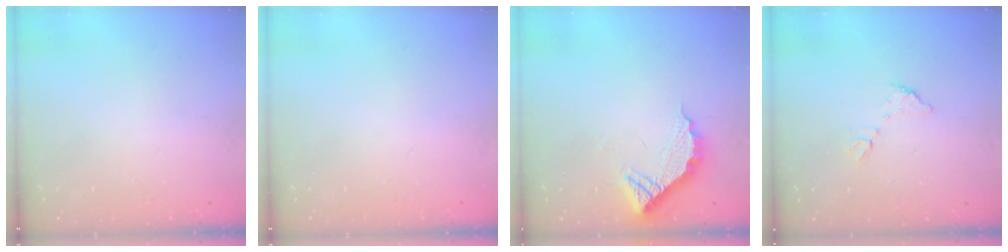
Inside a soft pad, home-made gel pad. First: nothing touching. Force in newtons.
{"total": 0.0}
{"total": 10.7, "press": 10.7, "slide": 0.3}
{"total": 6.5, "press": 6.5, "slide": 0.2}